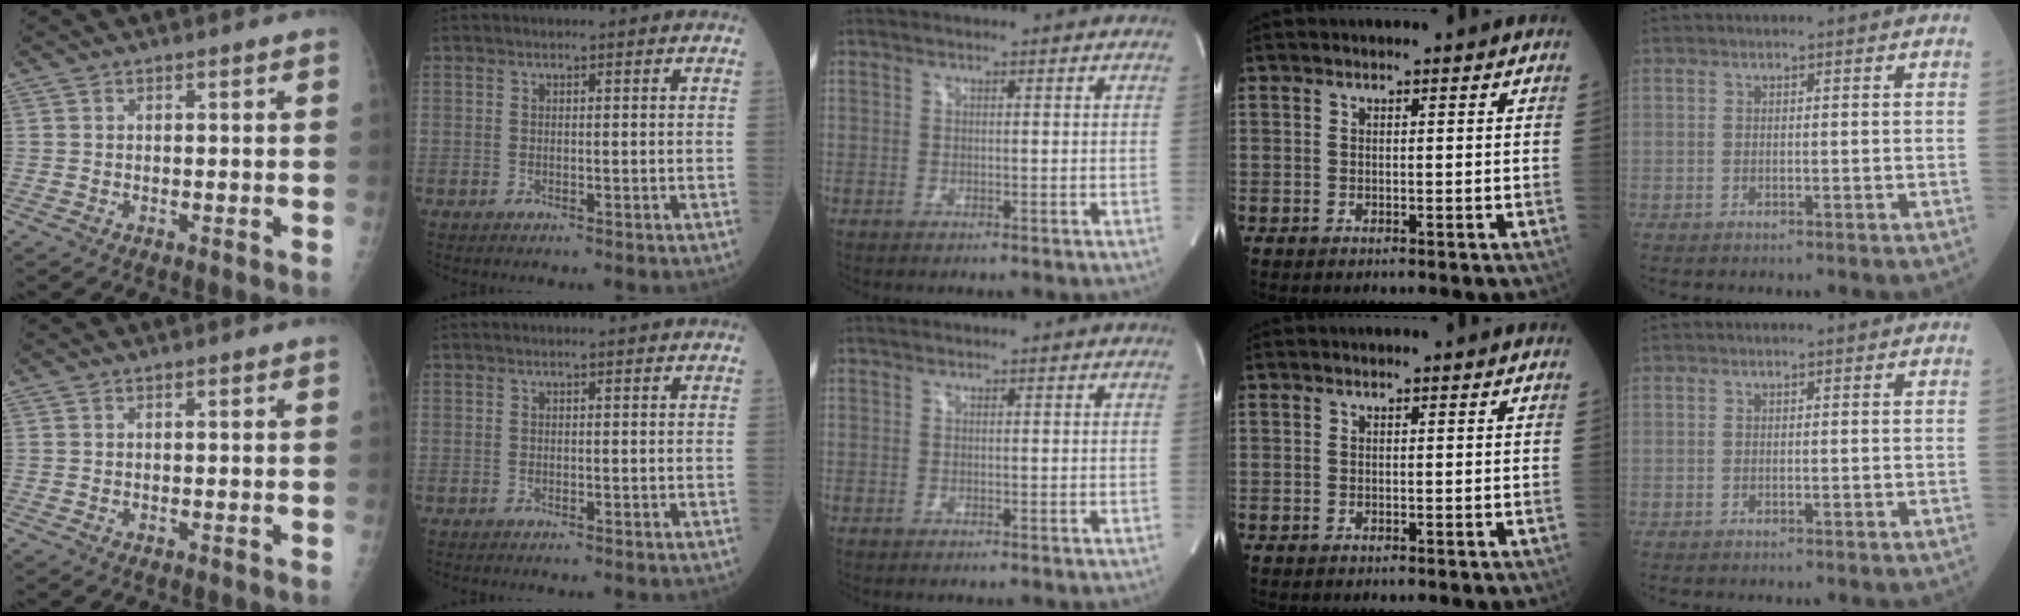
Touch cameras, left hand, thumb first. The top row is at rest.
{}